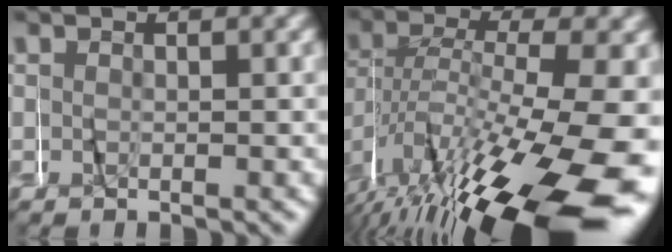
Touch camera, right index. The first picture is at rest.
{"total": 13.2, "force": [-5.0, 5.7, 10.8], "torque": [-0.165, -0.012, -0.064]}